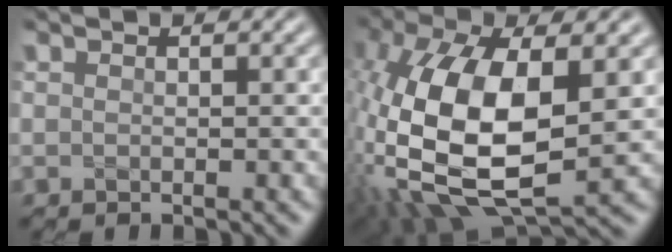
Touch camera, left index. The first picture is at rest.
{"total": 14.0, "force": [0.8, 6.9, 12.2], "torque": [-0.281, -0.009, 0.017]}